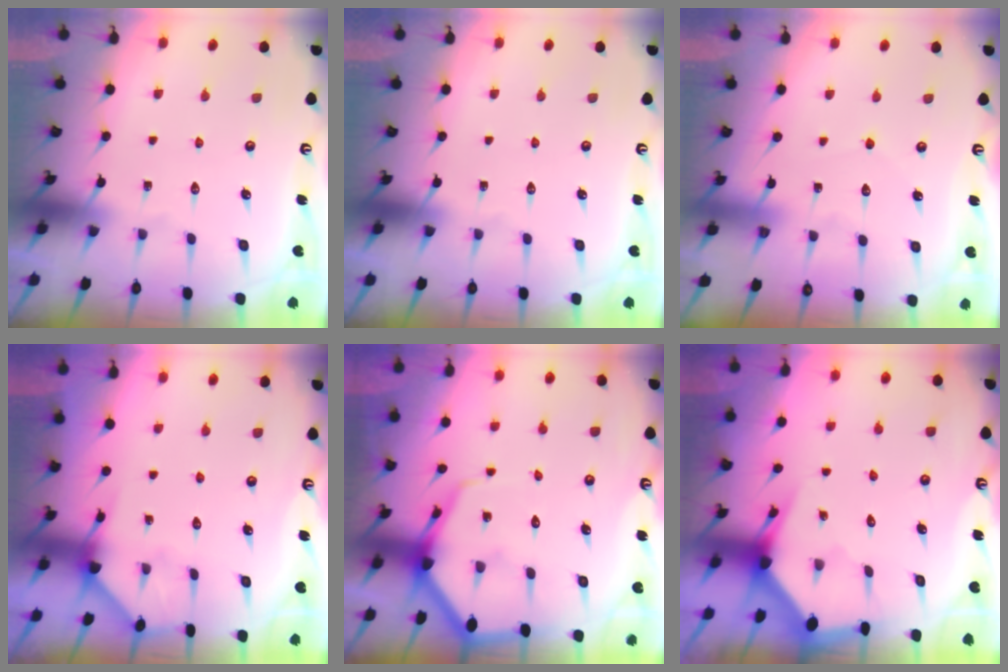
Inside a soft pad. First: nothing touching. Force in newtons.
{"total": 0.0}
{"total": 2.1, "press": 2.1, "slide": 0.1}
{"total": 4.8, "press": 4.8, "slide": 0.3}
{"total": 7.4, "press": 7.3, "slide": 0.8}
{"total": 3.1, "press": 3.1, "slide": 0.4}